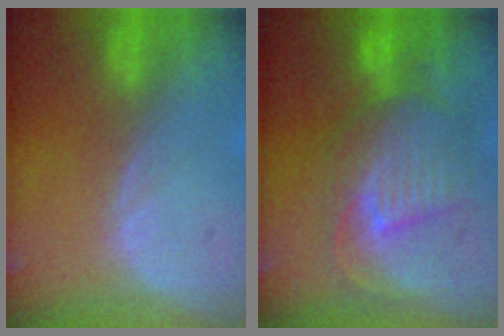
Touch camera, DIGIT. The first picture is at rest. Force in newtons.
{"total": 9.8, "press": 9.0, "slide": 3.9}